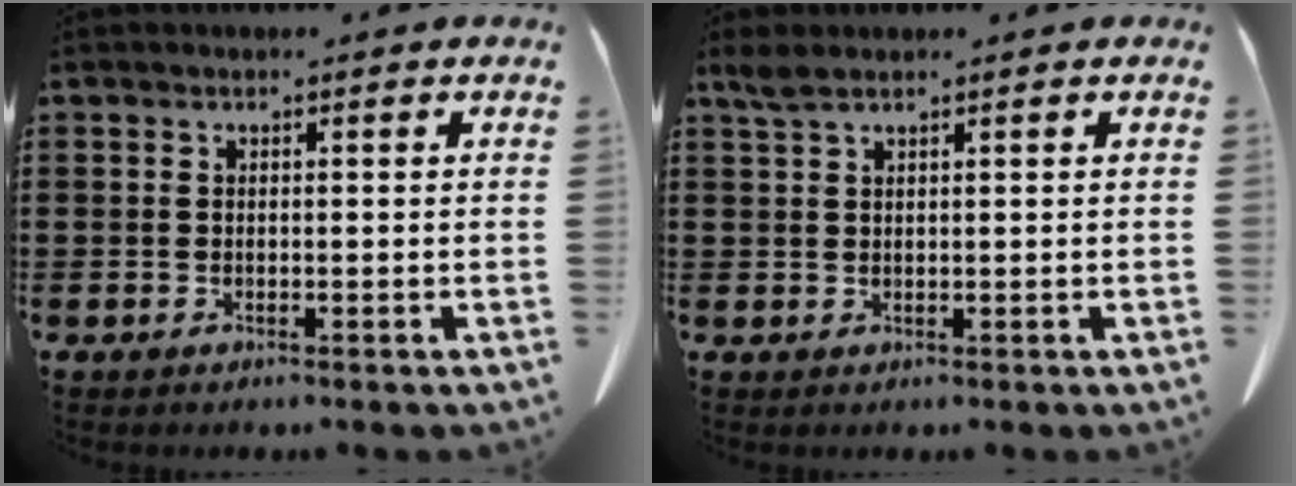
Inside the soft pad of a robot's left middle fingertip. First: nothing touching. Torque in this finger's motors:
{"motor_torque": [0.01, 0.00, 0.01, 0.01]}